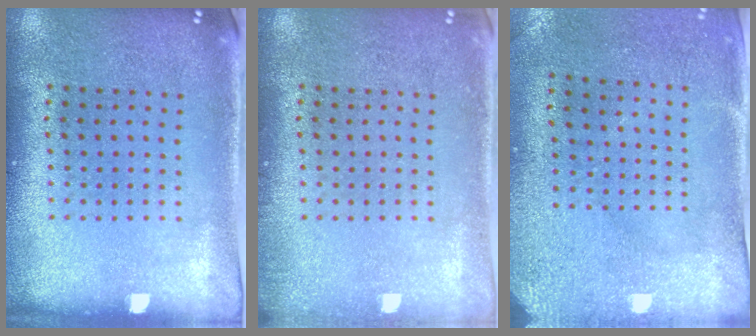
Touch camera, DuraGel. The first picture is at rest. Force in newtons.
{"total": 0.8, "press": 0.8, "slide": 0.0}
{"total": 3.0, "press": 2.3, "slide": 1.9}